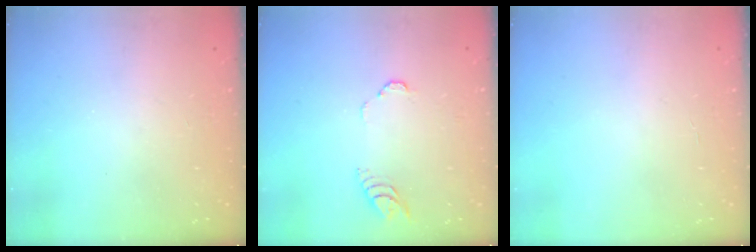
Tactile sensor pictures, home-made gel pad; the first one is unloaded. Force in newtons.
{"total": 3.9, "press": 3.9, "slide": 0.3}
{"total": 0.9, "press": 0.9, "slide": 0.1}